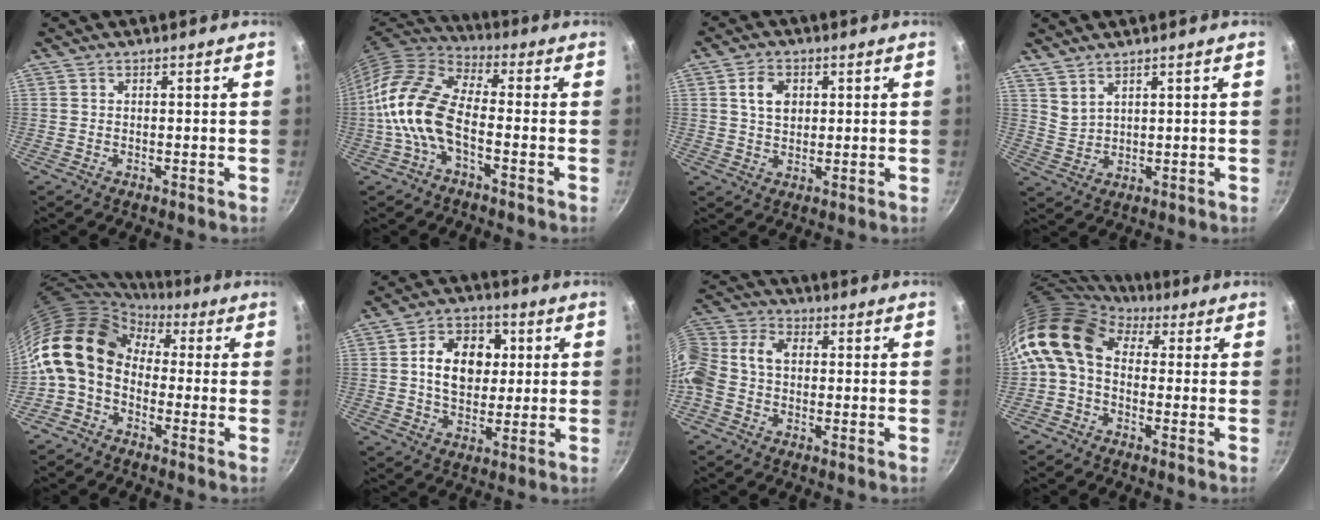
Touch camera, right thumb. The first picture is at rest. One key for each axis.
{"total": 12.9, "fx": -3.3, "fy": 6.4, "fz": 10.8, "tx": -0.209, "ty": 0.034, "tz": -0.082}
{"total": 5.2, "fx": 1.4, "fy": 3.8, "fz": 3.3, "tx": -0.042, "ty": -0.002, "tz": 0.026}
{"total": 3.3, "fx": 2.9, "fy": 1.0, "fz": 1.3, "tx": -0.023, "ty": -0.023, "tz": 0.064}
{"total": 13.3, "fx": 0.5, "fy": 9.8, "fz": 9.0, "tx": -0.143, "ty": 0.031, "tz": -0.017}
{"total": 12.1, "fx": 1.8, "fy": 9.0, "fz": 7.9, "tx": -0.088, "ty": 0.008, "tz": 0.023}
{"total": 11.9, "fx": -0.7, "fy": 8.8, "fz": 8.1, "tx": -0.165, "ty": 0.044, "tz": -0.036}
{"total": 11.3, "fx": 1.7, "fy": 8.0, "fz": 7.8, "tx": -0.138, "ty": 0.022, "tz": 0.008}